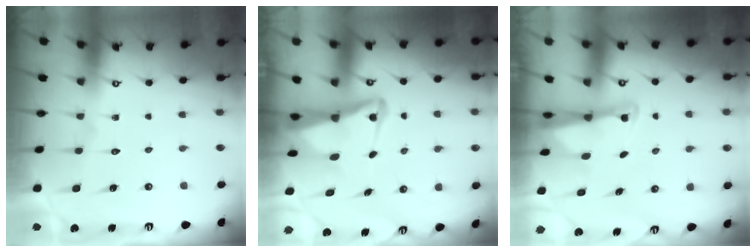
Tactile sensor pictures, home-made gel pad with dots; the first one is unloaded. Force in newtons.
{"total": 6.0, "press": 6.0, "slide": 0.7}
{"total": 2.4, "press": 2.4, "slide": 0.3}